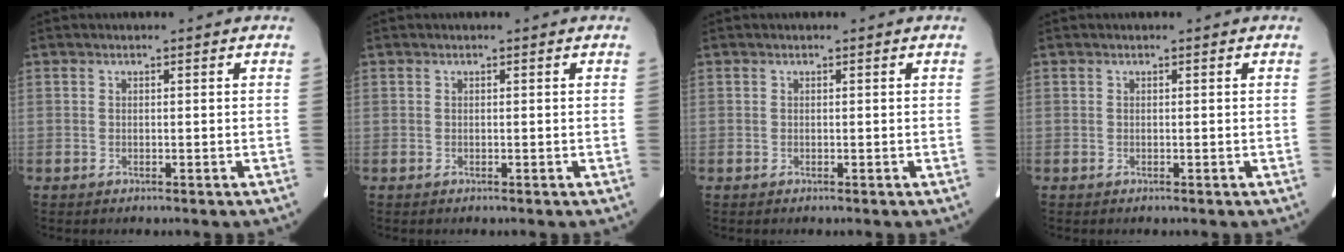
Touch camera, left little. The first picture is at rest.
{"total": 0.0}
{"total": 0.0}
{"total": 0.0}